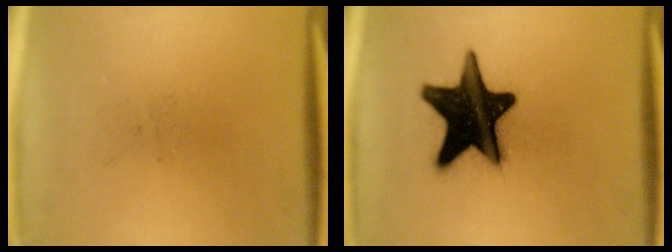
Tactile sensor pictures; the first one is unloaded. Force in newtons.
{"total": 19.8}